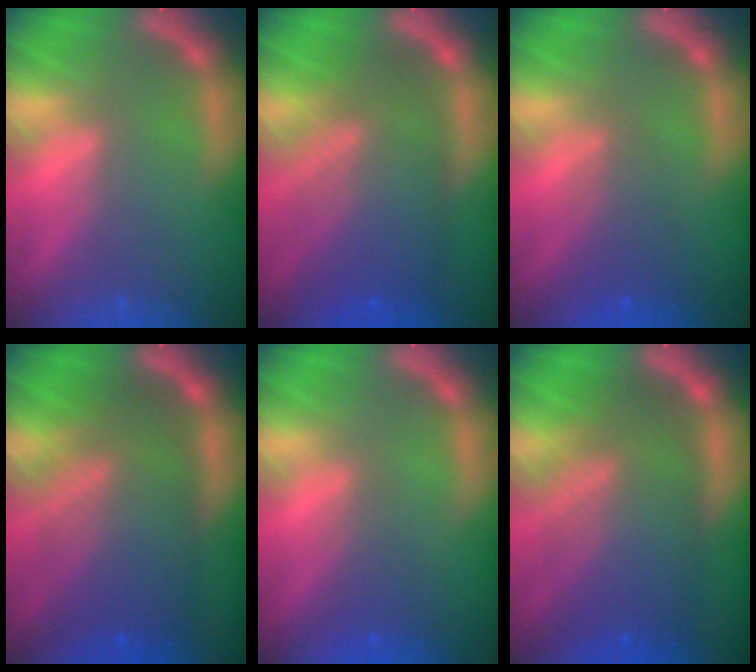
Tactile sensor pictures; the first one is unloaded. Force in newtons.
{"total": 9.1}
{"total": 3.0}
{"total": 10.0}
{"total": 2.0}
{"total": 10.0}